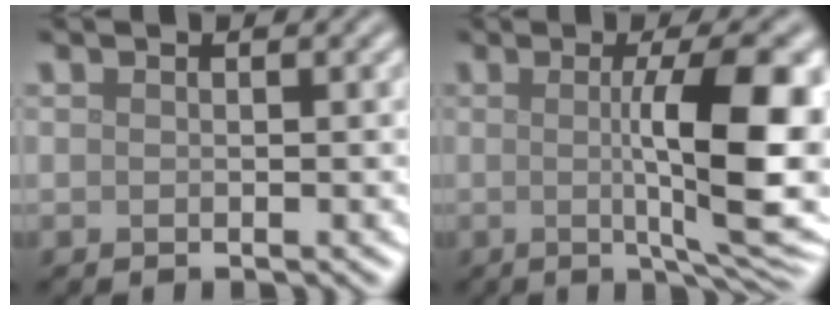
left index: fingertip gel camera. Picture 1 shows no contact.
{"total": 11.5, "force": [0.2, 3.1, 11.0], "torque": [-0.134, -0.002, 0.005]}